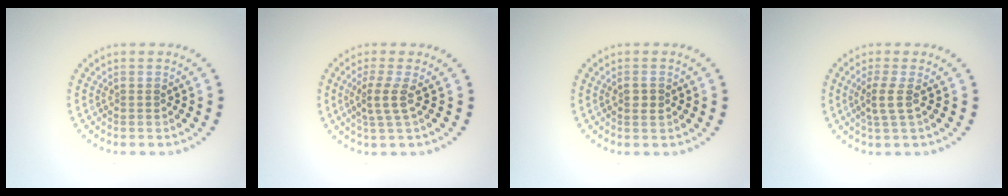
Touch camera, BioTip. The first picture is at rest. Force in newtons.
{"total": 2.2, "press": 1.6, "slide": 1.6}
{"total": 1.1, "press": 1.0, "slide": 0.2}
{"total": 1.8, "press": 1.4, "slide": 1.2}